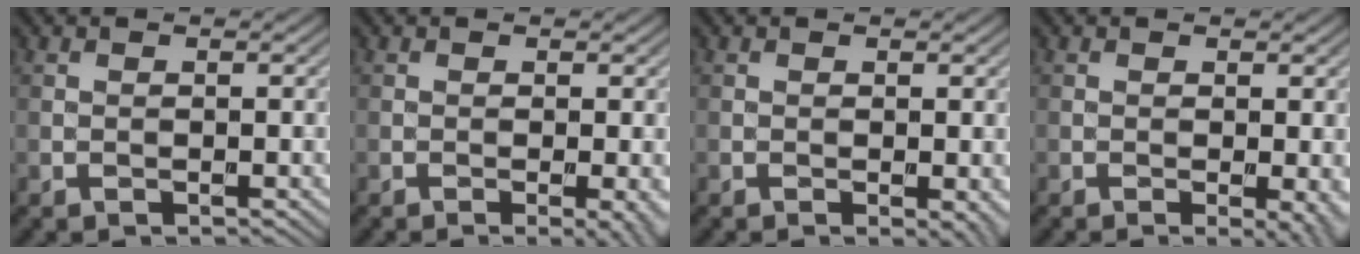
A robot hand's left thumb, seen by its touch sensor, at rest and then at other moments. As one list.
[{"total": 2.3, "force": [-0.6, 0.4, 2.2], "torque": [-0.031, -0.003, -0.010]}, {"total": 1.7, "force": [-0.4, 0.5, 1.6], "torque": [-0.019, -0.008, -0.005]}, {"total": 2.7, "force": [-0.5, 0.5, 2.6], "torque": [-0.034, -0.007, -0.008]}]